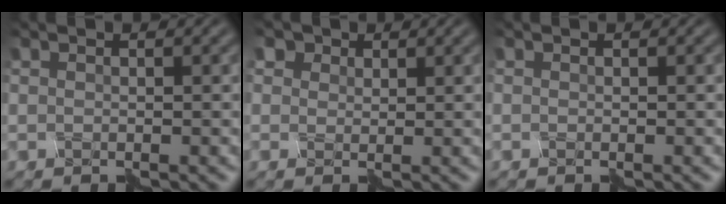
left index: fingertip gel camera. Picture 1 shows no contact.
{"total": 2.2, "force": [1.4, 1.7, 0.3], "torque": [-0.010, -0.005, 0.030]}
{"total": 0.5, "force": [-0.3, -0.2, -0.4], "torque": [0.006, 0.000, -0.003]}